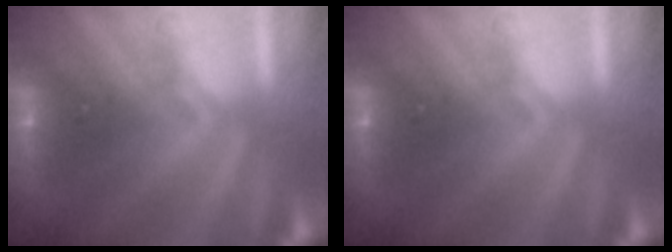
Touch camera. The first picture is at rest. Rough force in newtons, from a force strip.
{"total": 0.0}